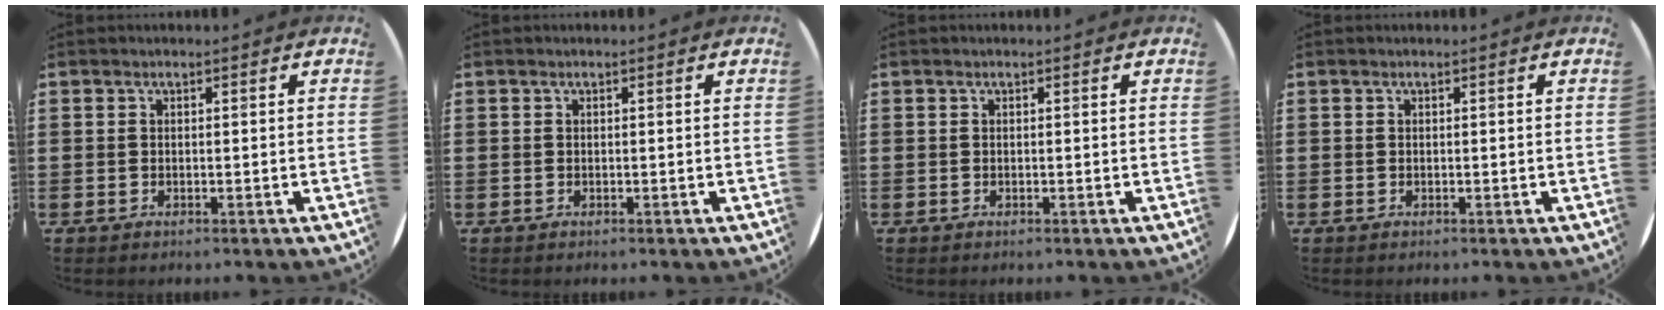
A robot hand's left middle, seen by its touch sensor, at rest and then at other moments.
{"total": 0.0}
{"total": 0.0}
{"total": 0.0}